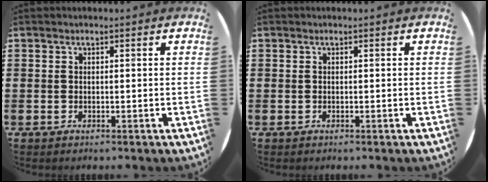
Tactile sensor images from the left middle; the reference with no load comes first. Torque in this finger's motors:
{"motor_torque": [0.32, -0.43, 0.03, 0.01]}